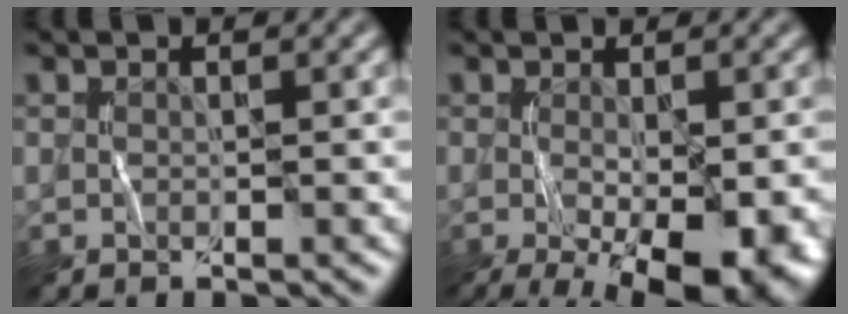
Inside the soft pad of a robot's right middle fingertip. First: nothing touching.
{"total": 10.3, "force": [-3.5, 3.8, 9.0], "torque": [-0.146, -0.031, -0.035]}